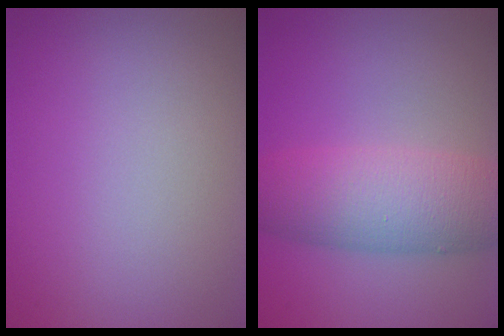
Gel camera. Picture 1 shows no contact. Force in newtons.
{"total": 7.1, "press": 7.1, "slide": 0.2}